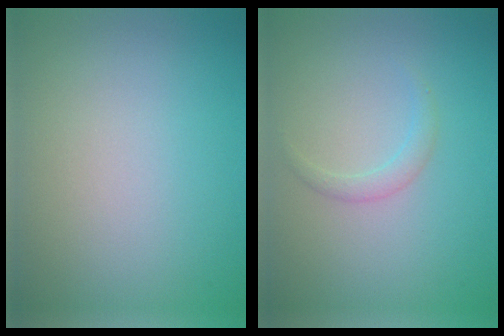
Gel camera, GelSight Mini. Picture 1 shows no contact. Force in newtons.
{"total": 1.1, "press": 1.1, "slide": 0.1}